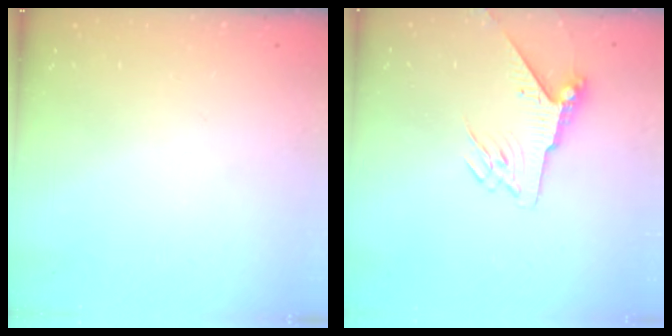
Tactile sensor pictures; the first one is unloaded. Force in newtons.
{"total": 8.1, "press": 8.0, "slide": 1.3}